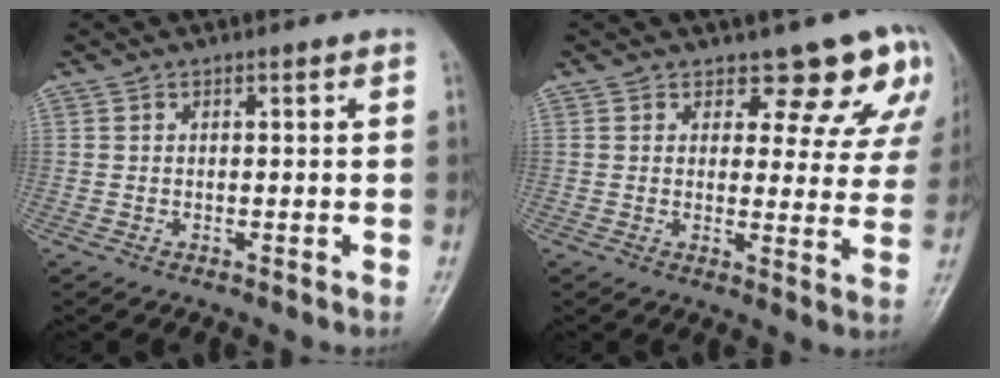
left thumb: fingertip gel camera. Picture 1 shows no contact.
{"total": 9.6, "force": [7.4, 4.9, 3.8], "torque": [0.004, -0.044, 0.068]}